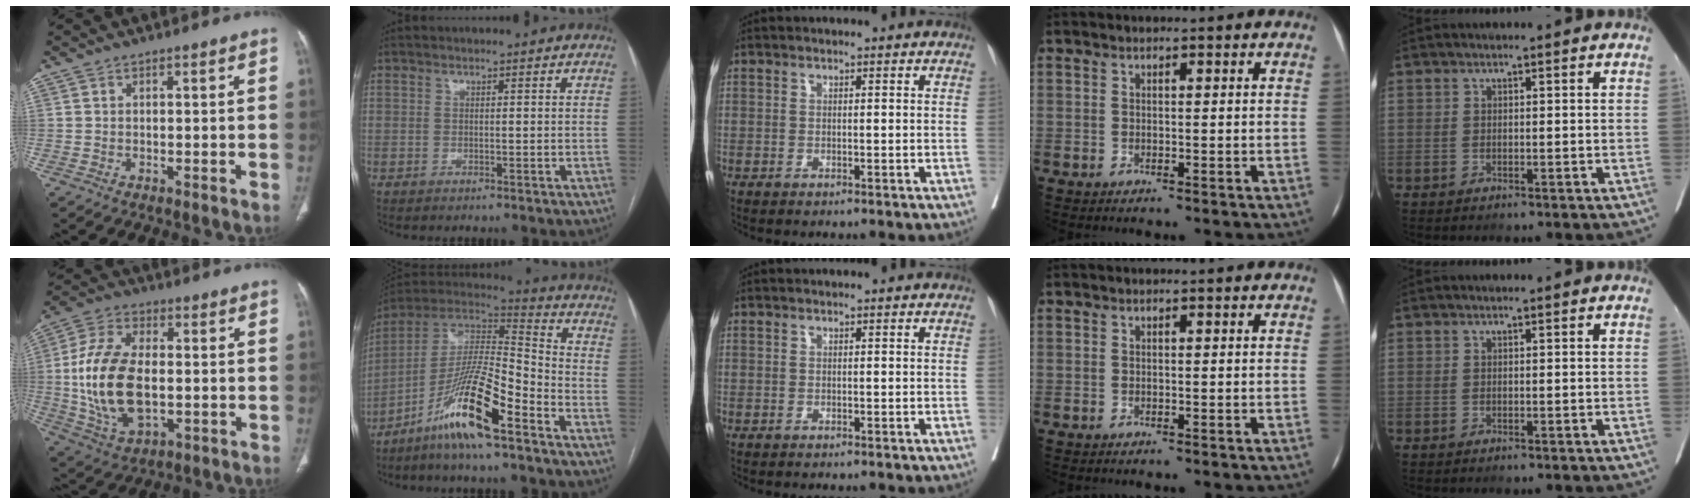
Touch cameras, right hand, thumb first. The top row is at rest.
{"thumb": {"total": 17.9, "force": [-0.9, 10.0, 14.8], "torque": [-0.293, 0.003, -0.007]}, "index": {"total": 15.0, "force": [-9.2, 1.3, 11.8], "torque": [-0.226, -0.001, -0.170]}}